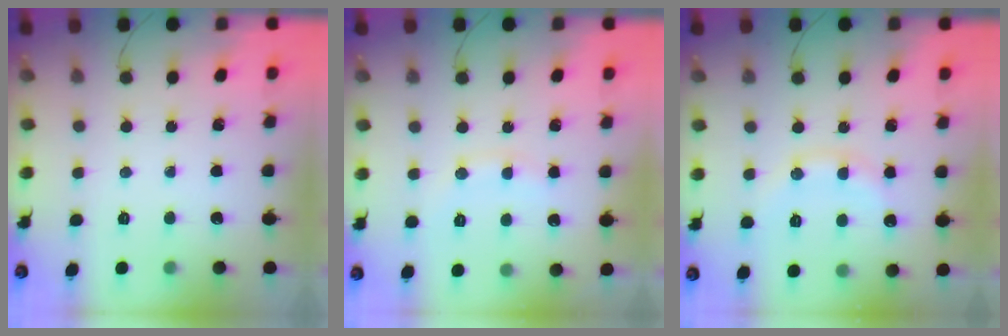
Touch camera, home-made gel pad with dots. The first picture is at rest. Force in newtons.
{"total": 8.3, "press": 8.2, "slide": 1.1}
{"total": 12.3, "press": 12.2, "slide": 0.8}